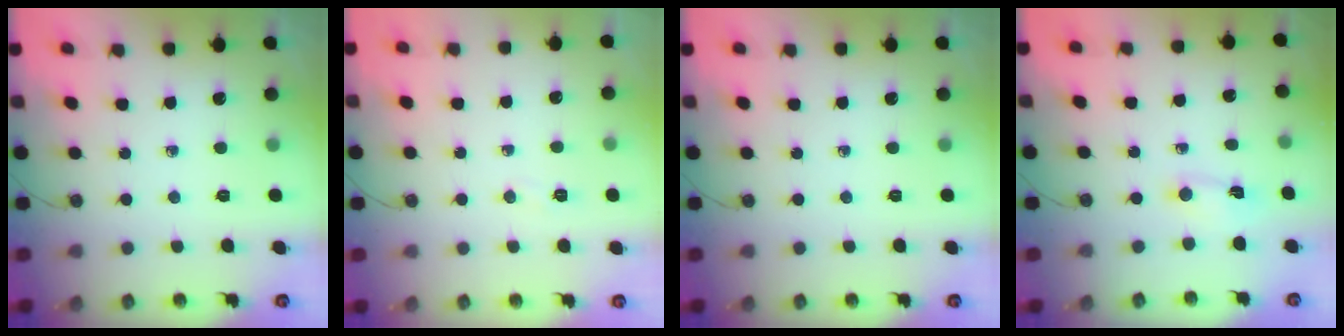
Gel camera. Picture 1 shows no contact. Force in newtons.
{"total": 3.3, "press": 3.2, "slide": 0.4}
{"total": 0.0}
{"total": 1.4, "press": 1.2, "slide": 0.7}